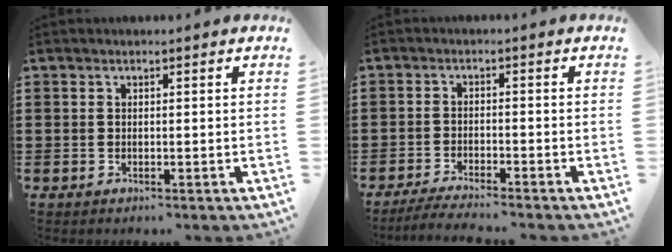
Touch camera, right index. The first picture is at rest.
{"total": 3.1, "force": [-3.1, -0.3, 0.7], "torque": [-0.012, -0.004, -0.061]}